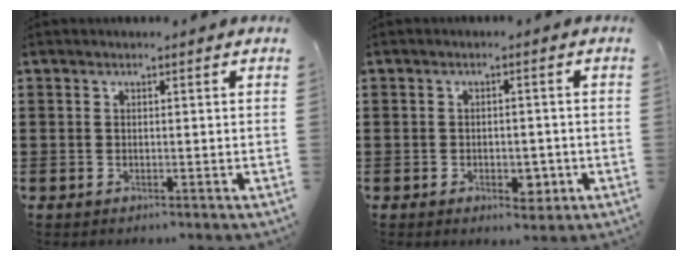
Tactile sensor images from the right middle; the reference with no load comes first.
{"total": 3.3, "force": [-1.7, 1.9, 2.1], "torque": [-0.027, 0.001, -0.033]}